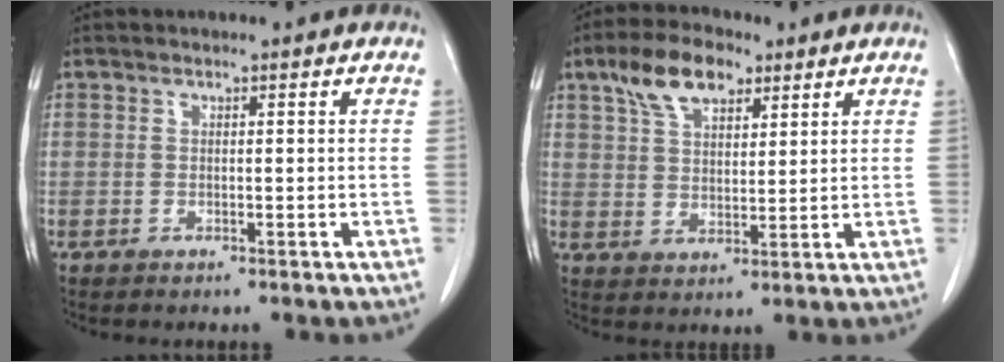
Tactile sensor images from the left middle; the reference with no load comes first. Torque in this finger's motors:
{"motor_torque": [0.60, -0.39, -0.05, 0.01]}